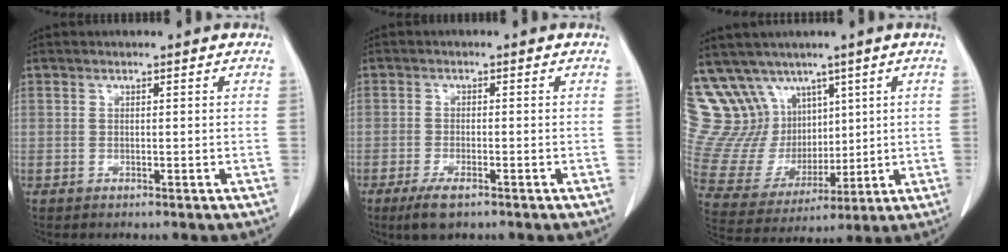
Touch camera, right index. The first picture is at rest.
{"total": 4.2, "force": [-2.8, 1.2, 3.0], "torque": [-0.063, -0.007, -0.044]}
{"total": 16.8, "force": [10.0, 12.4, 5.4], "torque": [-0.131, 0.065, 0.223]}